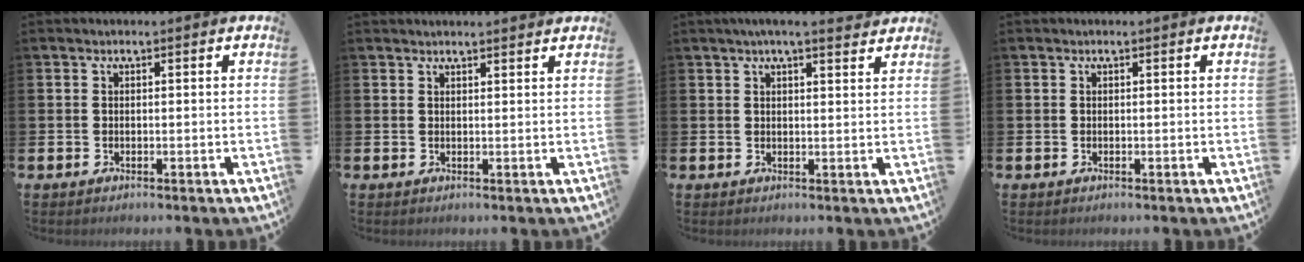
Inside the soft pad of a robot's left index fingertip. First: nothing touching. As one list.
[{"total": 1.4, "force": [1.4, -0.1, 0.2], "torque": [0.004, -0.007, 0.023]}, {"total": 3.6, "force": [3.3, 0.2, 1.5], "torque": [-0.026, -0.011, 0.056]}, {"total": 0.0}]